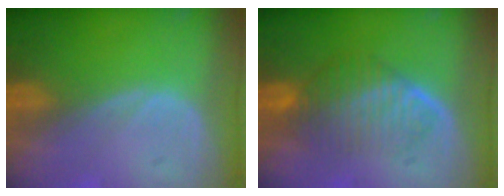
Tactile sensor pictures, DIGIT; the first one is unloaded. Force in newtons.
{"total": 6.7, "press": 6.4, "slide": 1.8}